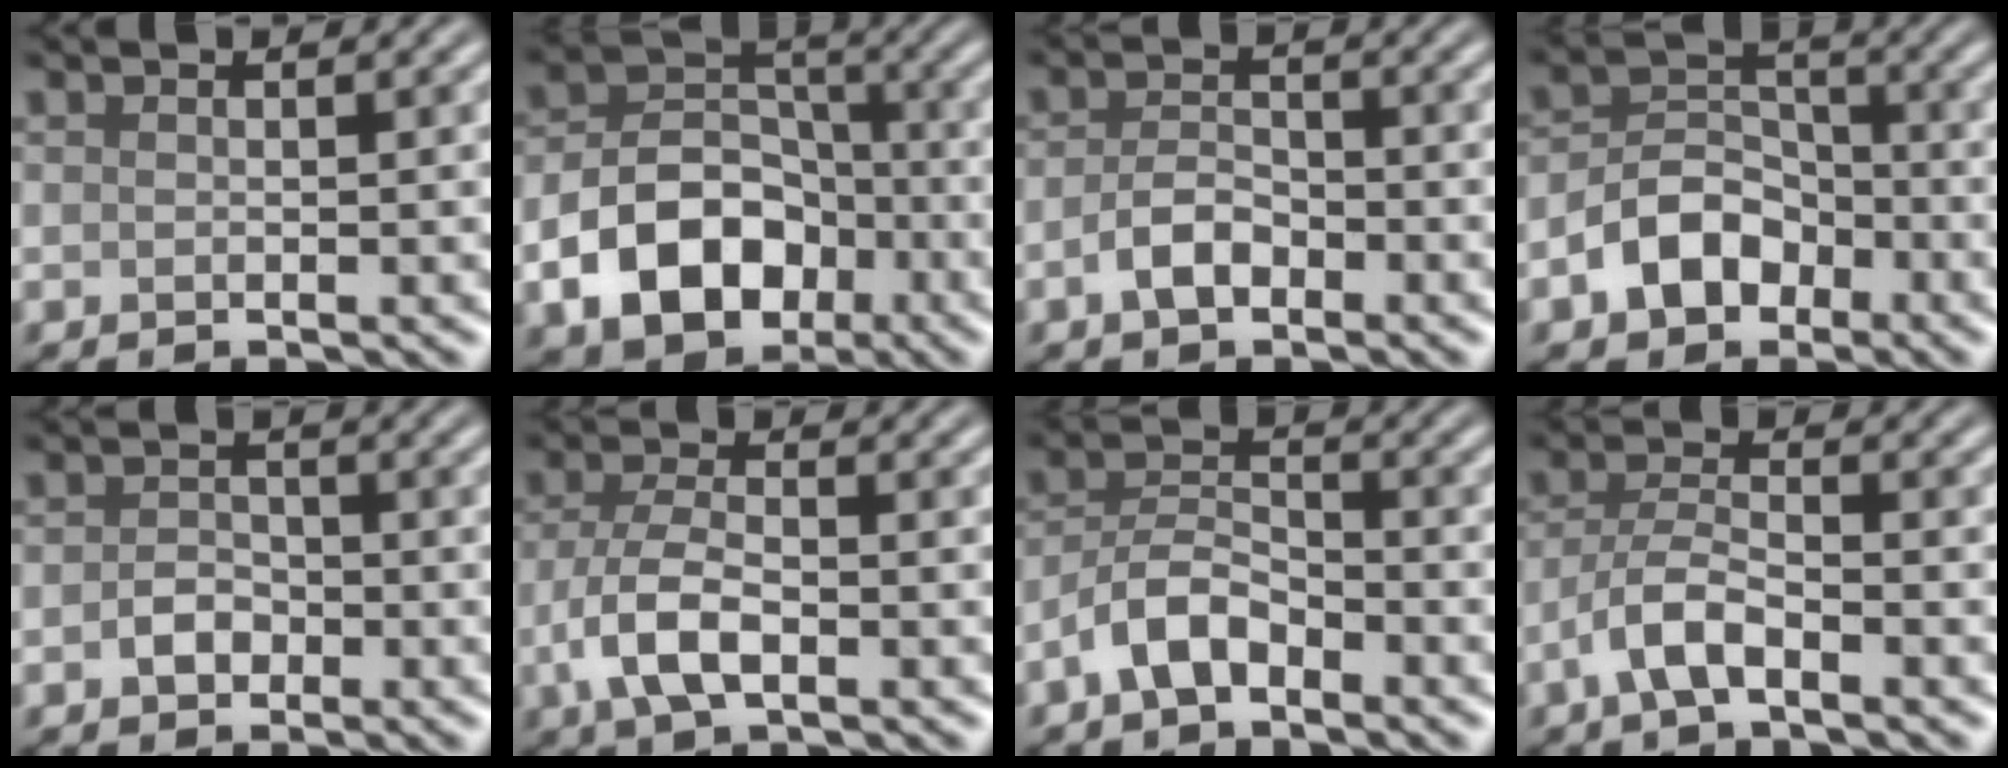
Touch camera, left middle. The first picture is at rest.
{"total": 8.4, "force": [-3.3, 5.8, 5.0], "torque": [-0.086, -0.001, -0.064]}
{"total": 2.7, "force": [-1.3, 1.5, 1.8], "torque": [-0.037, 0.006, -0.029]}
{"total": 4.8, "force": [-2.4, 3.4, 2.5], "torque": [-0.041, 0.005, -0.050]}
{"total": 1.9, "force": [-0.8, 1.5, 1.0], "torque": [-0.018, 0.003, -0.019]}
{"total": 4.5, "force": [-1.6, 2.1, 3.7], "torque": [-0.078, 0.001, -0.036]}
{"total": 3.9, "force": [-2.4, 1.9, 2.4], "torque": [-0.045, 0.013, -0.052]}
{"total": 3.5, "force": [-1.9, 1.2, 2.7], "torque": [-0.058, 0.008, -0.046]}